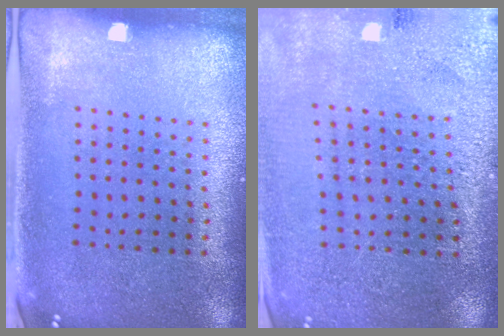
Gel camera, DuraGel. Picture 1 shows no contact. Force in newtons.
{"total": 2.8, "press": 2.8, "slide": 0.1}